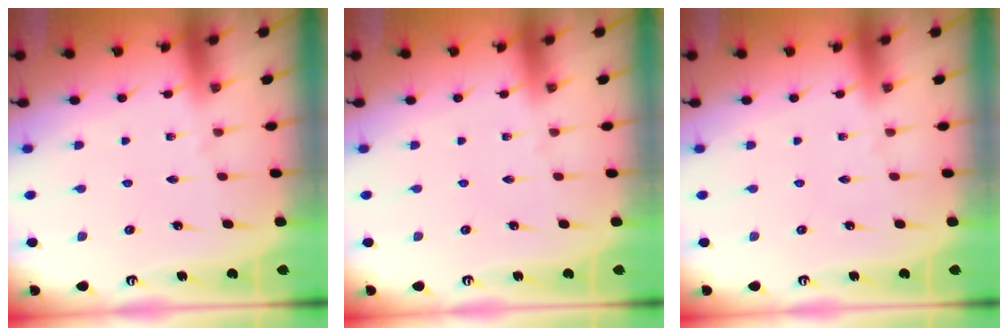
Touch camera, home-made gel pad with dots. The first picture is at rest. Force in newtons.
{"total": 0.0}
{"total": 0.0}